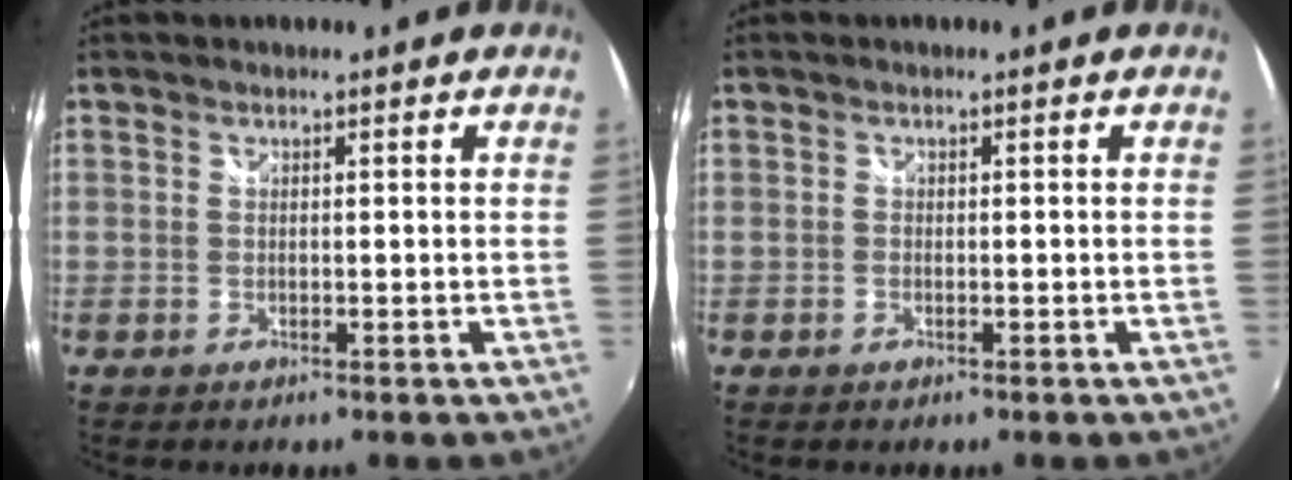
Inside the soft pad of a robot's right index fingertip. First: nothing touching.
{"total": 0.6, "force": [-0.5, 0.4, 0.2], "torque": [-0.002, -0.001, -0.008]}